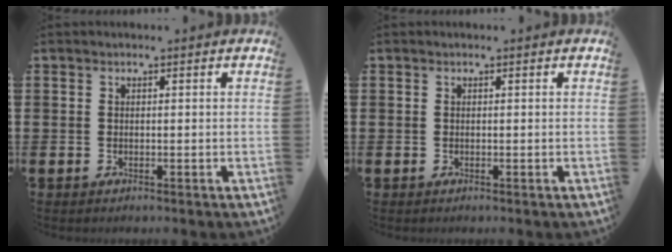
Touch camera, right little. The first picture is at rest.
{"total": 0.0}